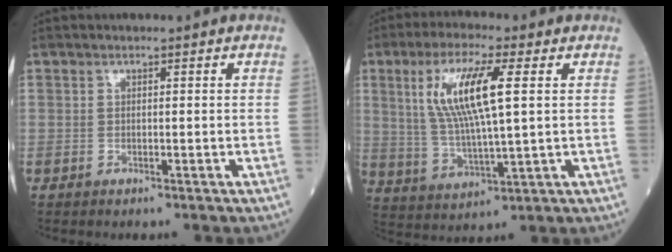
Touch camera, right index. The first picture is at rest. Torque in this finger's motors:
{"motor_torque": [0.38, 0.21, 0.28, 0.21]}